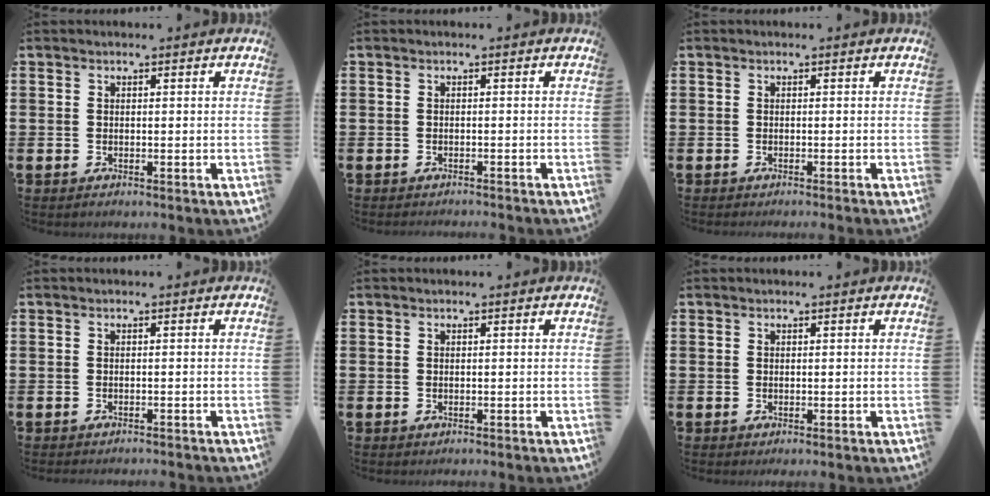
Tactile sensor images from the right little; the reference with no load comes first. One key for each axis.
{"total": 0.8, "fx": -0.8, "fy": -0.2, "fz": 0.0, "tx": 0.001, "ty": 0.000, "tz": -0.017}
{"total": 0.6, "fx": -0.5, "fy": -0.2, "fz": 0.0, "tx": 0.000, "ty": 0.000, "tz": -0.012}
{"total": 0.8, "fx": -0.8, "fy": -0.1, "fz": -0.1, "tx": 0.001, "ty": 0.001, "tz": -0.018}
{"total": 0.0}
{"total": 0.0}